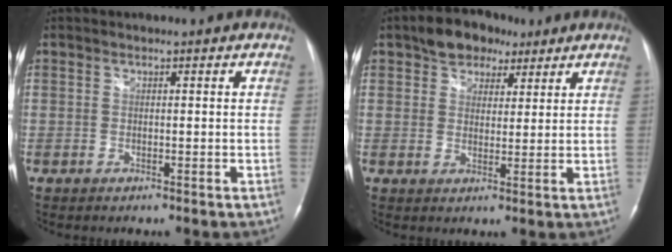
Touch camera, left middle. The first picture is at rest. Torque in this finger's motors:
{"motor_torque": [0.14, -0.06, 0.03, 0.03]}